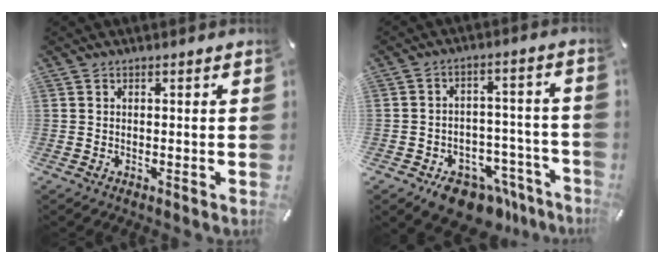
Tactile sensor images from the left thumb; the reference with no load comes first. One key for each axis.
{"total": 10.7, "fx": -7.7, "fy": 6.2, "fz": 4.1, "tx": -0.041, "ty": 0.062, "tz": -0.122}